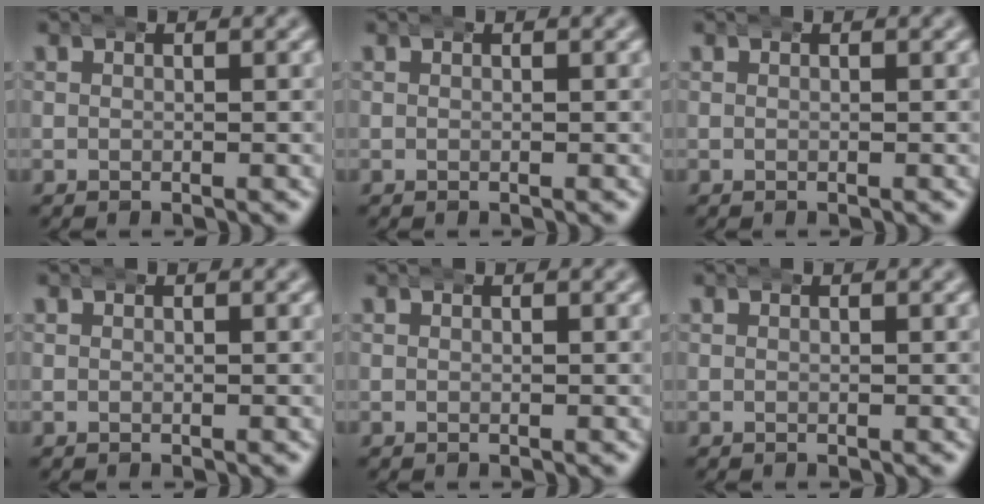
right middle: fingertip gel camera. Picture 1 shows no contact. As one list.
[{"total": 0.0}, {"total": 0.0}, {"total": 0.0}, {"total": 0.0}, {"total": 0.0}]